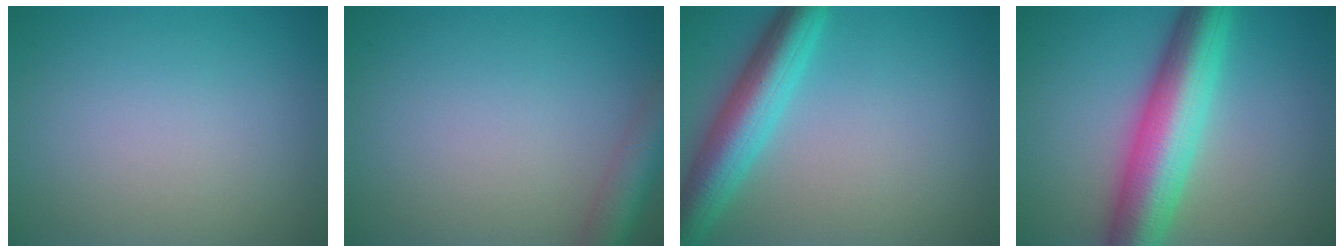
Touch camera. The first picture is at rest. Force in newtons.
{"total": 3.9, "press": 3.9, "slide": 0.2}
{"total": 6.3, "press": 6.3, "slide": 0.3}
{"total": 9.5, "press": 9.5, "slide": 0.2}